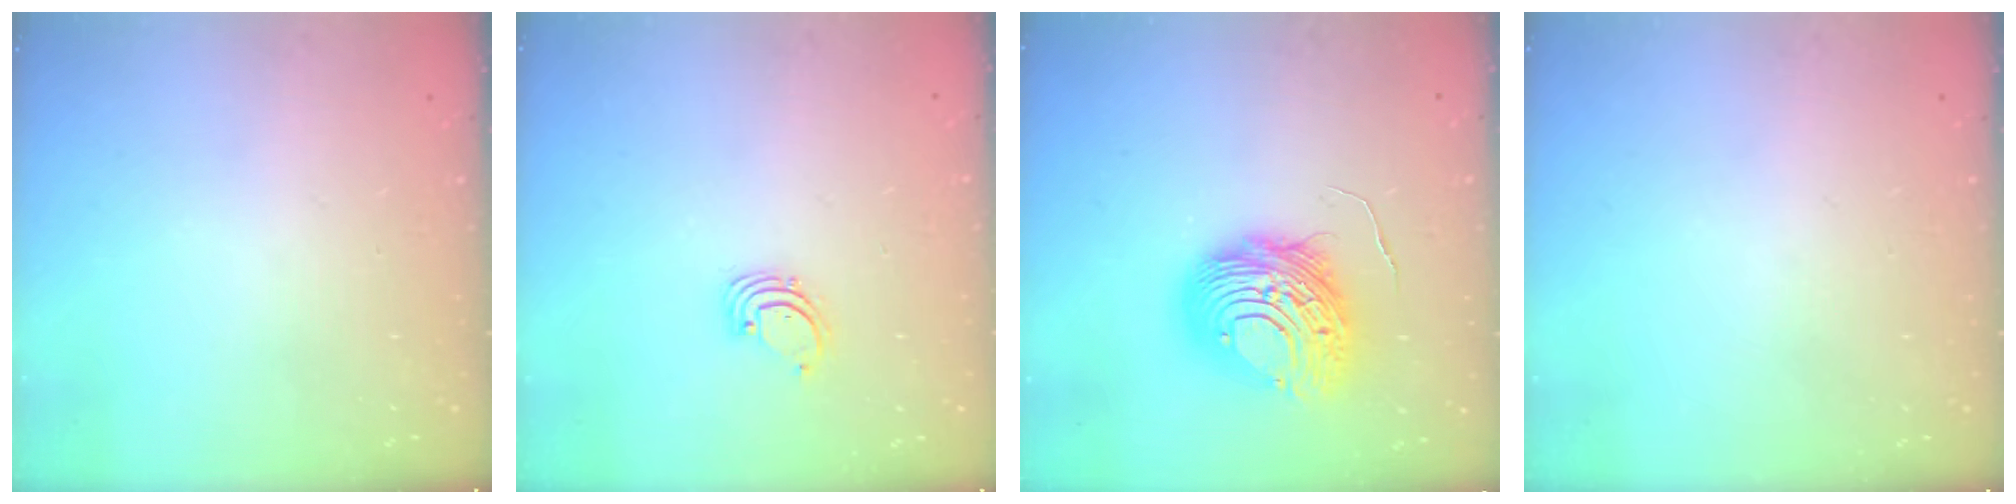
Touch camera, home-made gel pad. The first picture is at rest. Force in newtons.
{"total": 1.4, "press": 1.4, "slide": 0.1}
{"total": 13.2, "press": 13.2, "slide": 1.3}
{"total": 0.0}